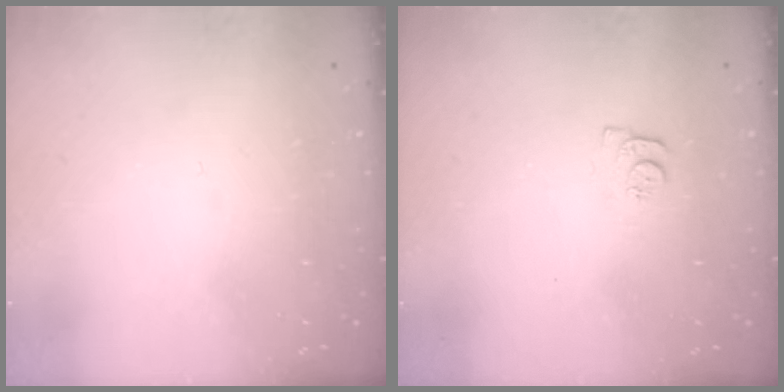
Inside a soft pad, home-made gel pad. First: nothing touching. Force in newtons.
{"total": 5.2, "press": 5.2, "slide": 0.7}